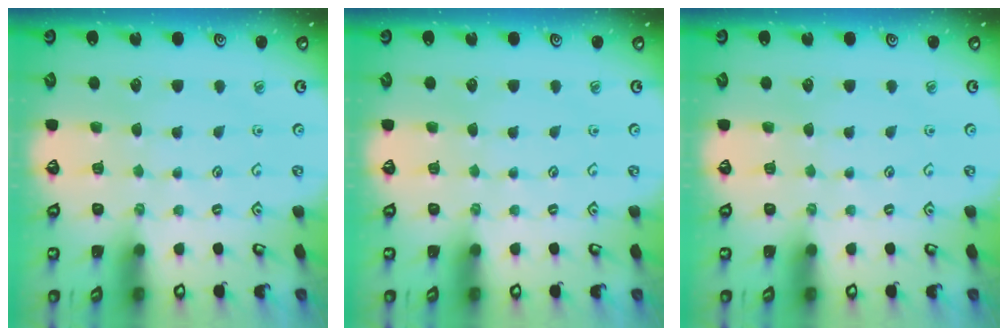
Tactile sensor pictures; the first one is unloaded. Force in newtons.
{"total": 0.0}
{"total": 0.0}